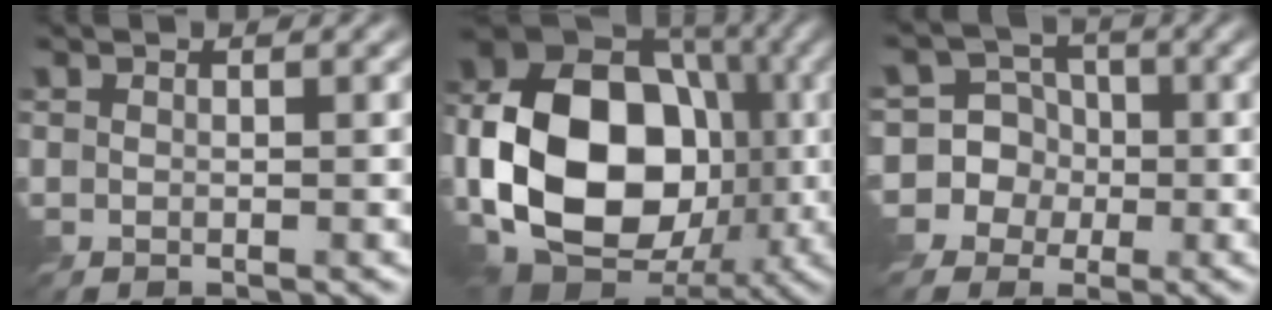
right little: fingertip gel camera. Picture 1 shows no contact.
{"total": 15.0, "force": [-2.6, 10.9, 10.0], "torque": [-0.173, -0.006, -0.067]}
{"total": 8.9, "force": [-1.5, 8.5, 2.2], "torque": [-0.061, 0.036, -0.064]}